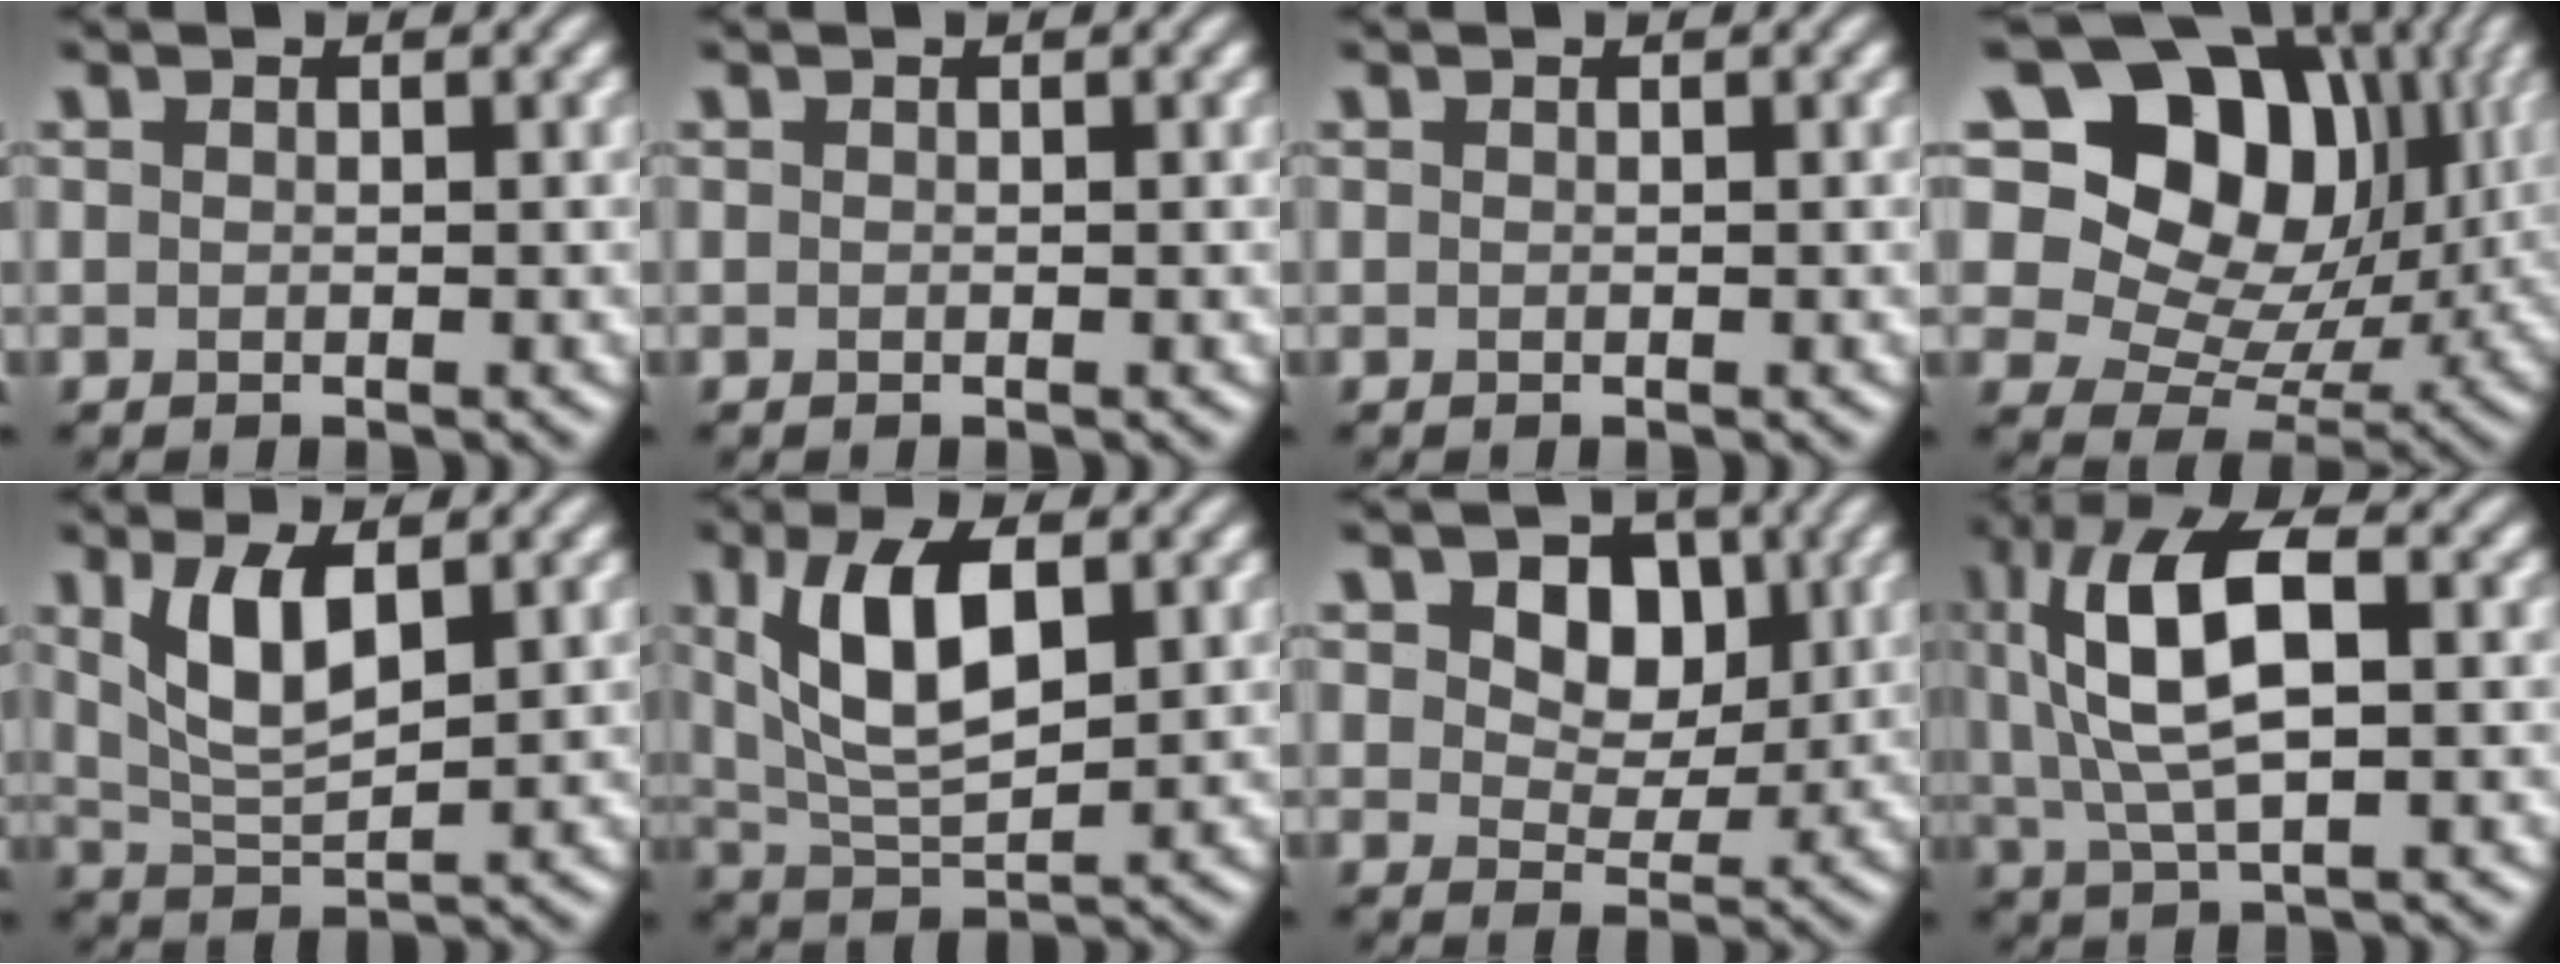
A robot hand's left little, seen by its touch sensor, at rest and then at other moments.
{"total": 0.0}
{"total": 0.0}
{"total": 16.4, "force": [6.9, 11.5, 9.4], "torque": [-0.161, 0.047, 0.108]}
{"total": 4.9, "force": [1.9, 2.0, 4.1], "torque": [-0.093, -0.003, 0.040]}
{"total": 7.5, "force": [2.2, 3.3, 6.4], "torque": [-0.122, 0.004, 0.043]}
{"total": 5.4, "force": [1.8, 3.7, 3.5], "torque": [-0.058, -0.005, 0.014]}
{"total": 9.3, "force": [2.0, 4.0, 8.2], "torque": [-0.171, 0.014, 0.033]}